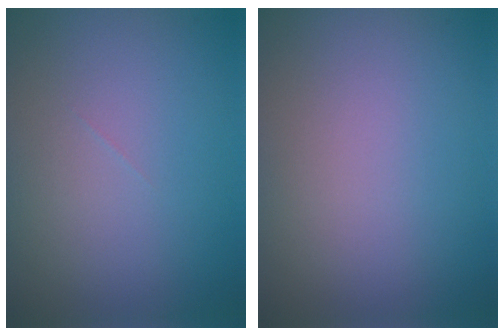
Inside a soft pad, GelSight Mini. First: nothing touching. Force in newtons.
{"total": 0.0}